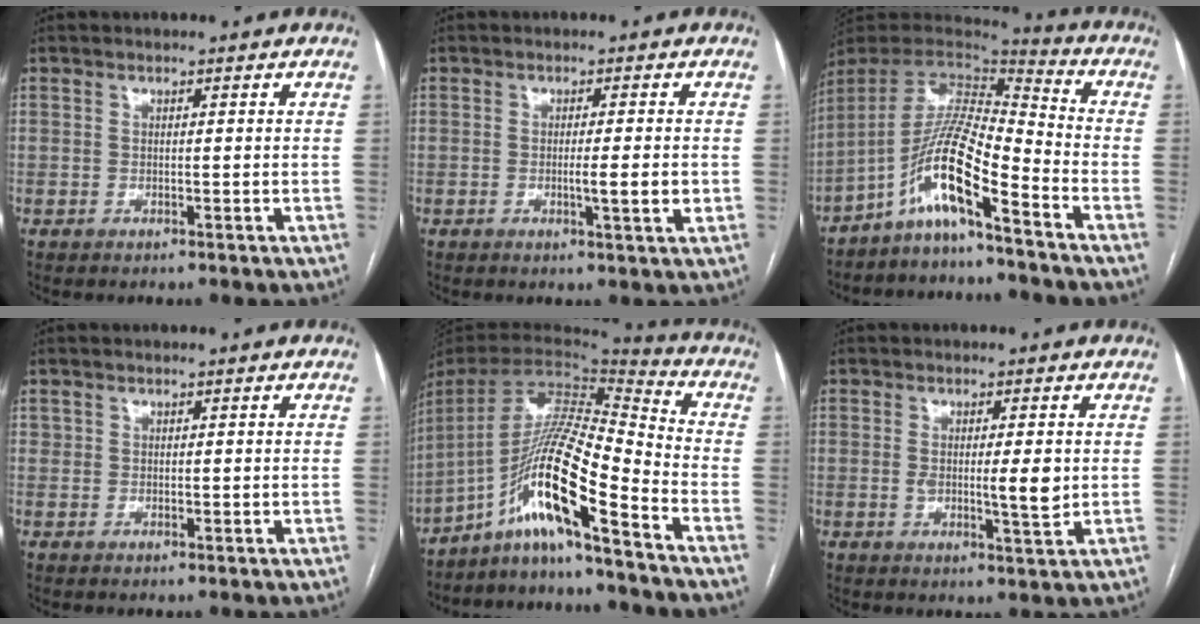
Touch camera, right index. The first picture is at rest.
{"total": 3.8, "force": [-0.6, 0.0, 3.8], "torque": [-0.061, -0.006, -0.009]}
{"total": 12.5, "force": [-7.4, 1.0, 10.1], "torque": [-0.195, 0.008, -0.140]}
{"total": 1.0, "force": [0.5, 0.7, 0.4], "torque": [-0.001, -0.001, 0.007]}
{"total": 16.0, "force": [-9.8, -0.2, 12.7], "torque": [-0.240, 0.012, -0.180]}
{"total": 4.9, "force": [0.2, 0.9, 4.8], "torque": [-0.078, -0.008, 0.001]}